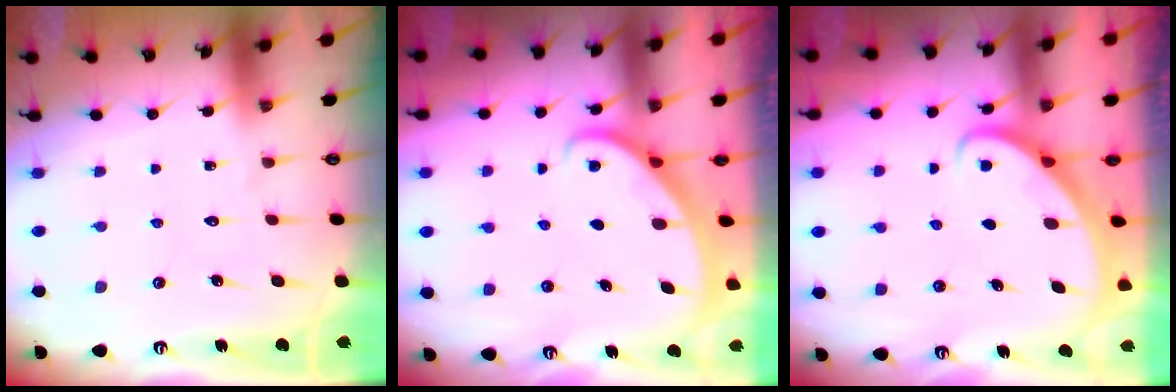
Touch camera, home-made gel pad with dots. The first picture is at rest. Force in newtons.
{"total": 1.7, "press": 1.7, "slide": 0.1}
{"total": 2.8, "press": 2.8, "slide": 0.2}